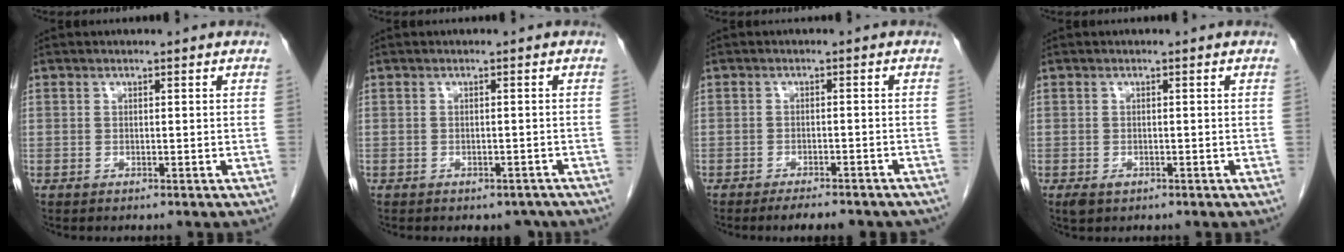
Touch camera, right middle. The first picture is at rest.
{"total": 2.7, "force": [-2.3, 1.5, 0.6], "torque": [-0.001, 0.004, -0.029]}
{"total": 7.9, "force": [-6.7, 1.8, 3.6], "torque": [-0.039, -0.001, -0.083]}
{"total": 1.6, "force": [-0.8, 0.9, 1.0], "torque": [-0.019, -0.001, -0.006]}